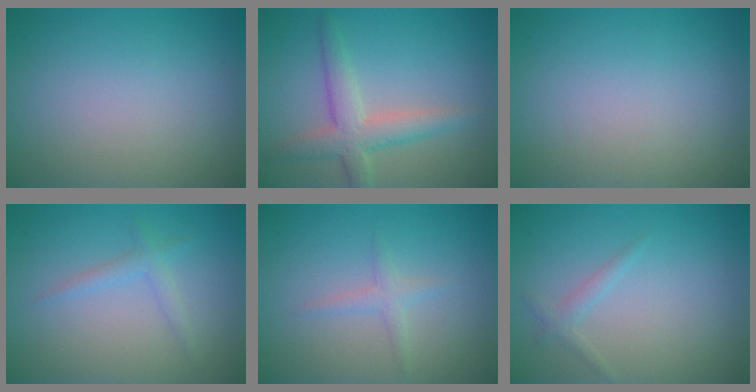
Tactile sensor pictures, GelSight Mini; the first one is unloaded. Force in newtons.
{"total": 3.9, "press": 3.9, "slide": 0.2}
{"total": 0.0}
{"total": 1.4, "press": 1.4, "slide": 0.0}
{"total": 1.3, "press": 1.3, "slide": 0.0}
{"total": 1.0, "press": 1.0, "slide": 0.2}